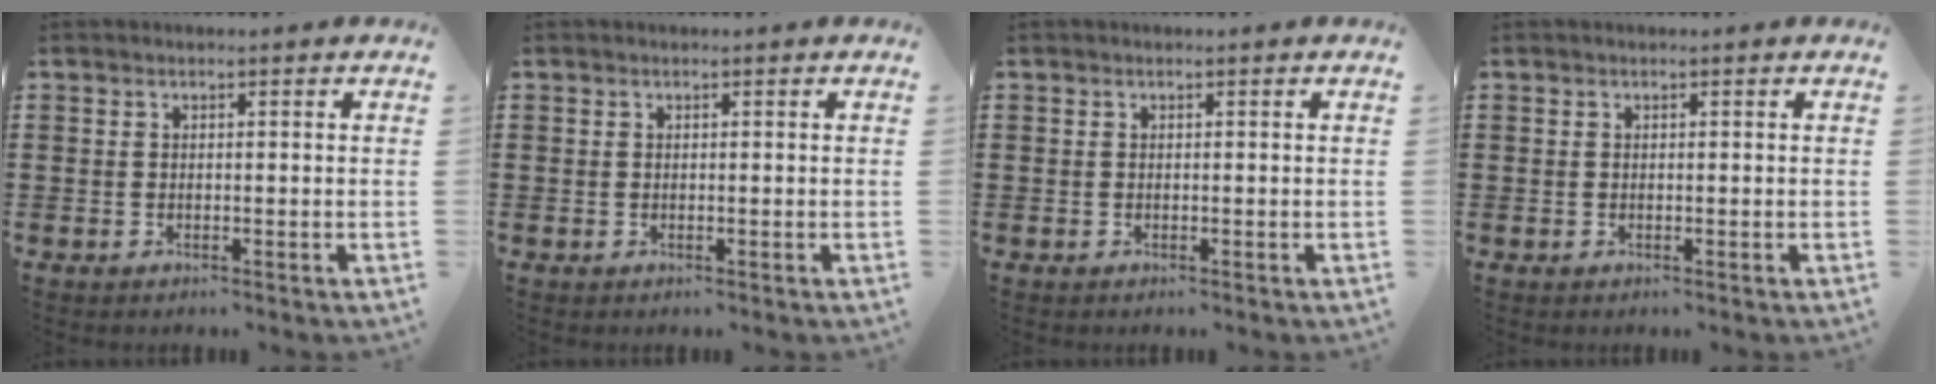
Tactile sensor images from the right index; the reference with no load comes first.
{"total": 0.0}
{"total": 0.0}
{"total": 0.0}